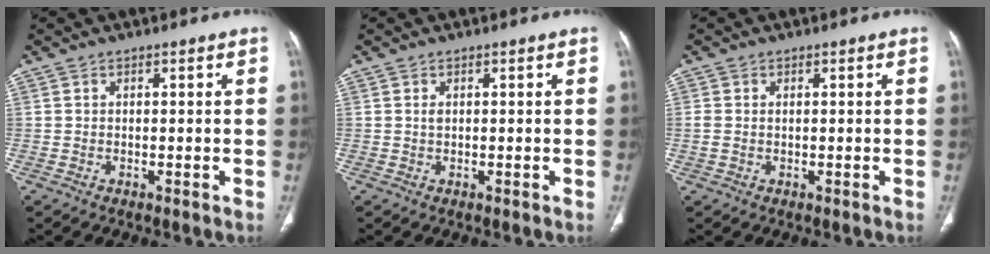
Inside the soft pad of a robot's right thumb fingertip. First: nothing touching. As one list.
[{"total": 0.6, "force": [0.2, 0.4, 0.5], "torque": [-0.012, 0.001, 0.004]}, {"total": 1.7, "force": [0.1, 1.2, 1.3], "torque": [-0.044, 0.008, 0.005]}]